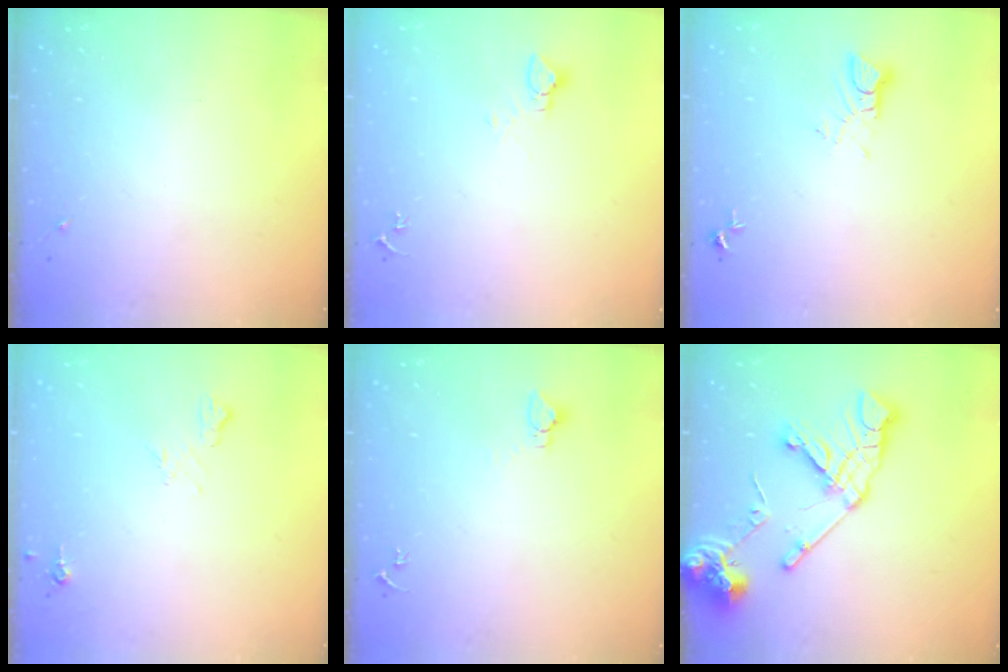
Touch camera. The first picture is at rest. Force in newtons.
{"total": 3.7, "press": 3.7, "slide": 0.3}
{"total": 3.8, "press": 3.8, "slide": 0.4}
{"total": 6.4, "press": 6.3, "slide": 1.2}
{"total": 2.8, "press": 2.8, "slide": 0.2}
{"total": 16.3, "press": 16.2, "slide": 2.1}